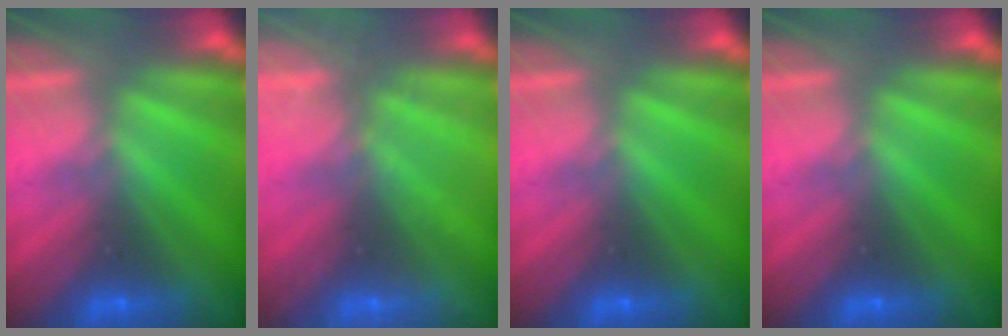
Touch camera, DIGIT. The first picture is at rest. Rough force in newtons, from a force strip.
{"total": 2.2}
{"total": 0.0}
{"total": 0.0}